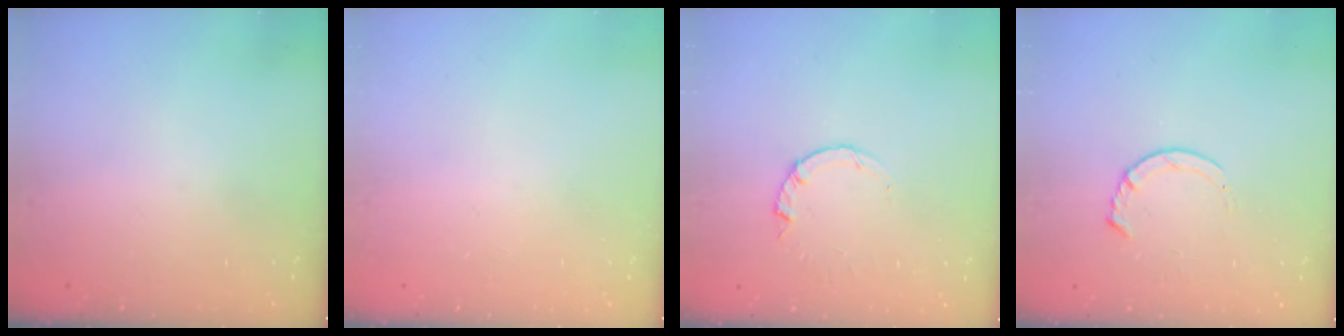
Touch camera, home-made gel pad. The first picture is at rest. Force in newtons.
{"total": 0.0}
{"total": 1.0, "press": 0.9, "slide": 0.3}
{"total": 4.6, "press": 4.6, "slide": 0.5}